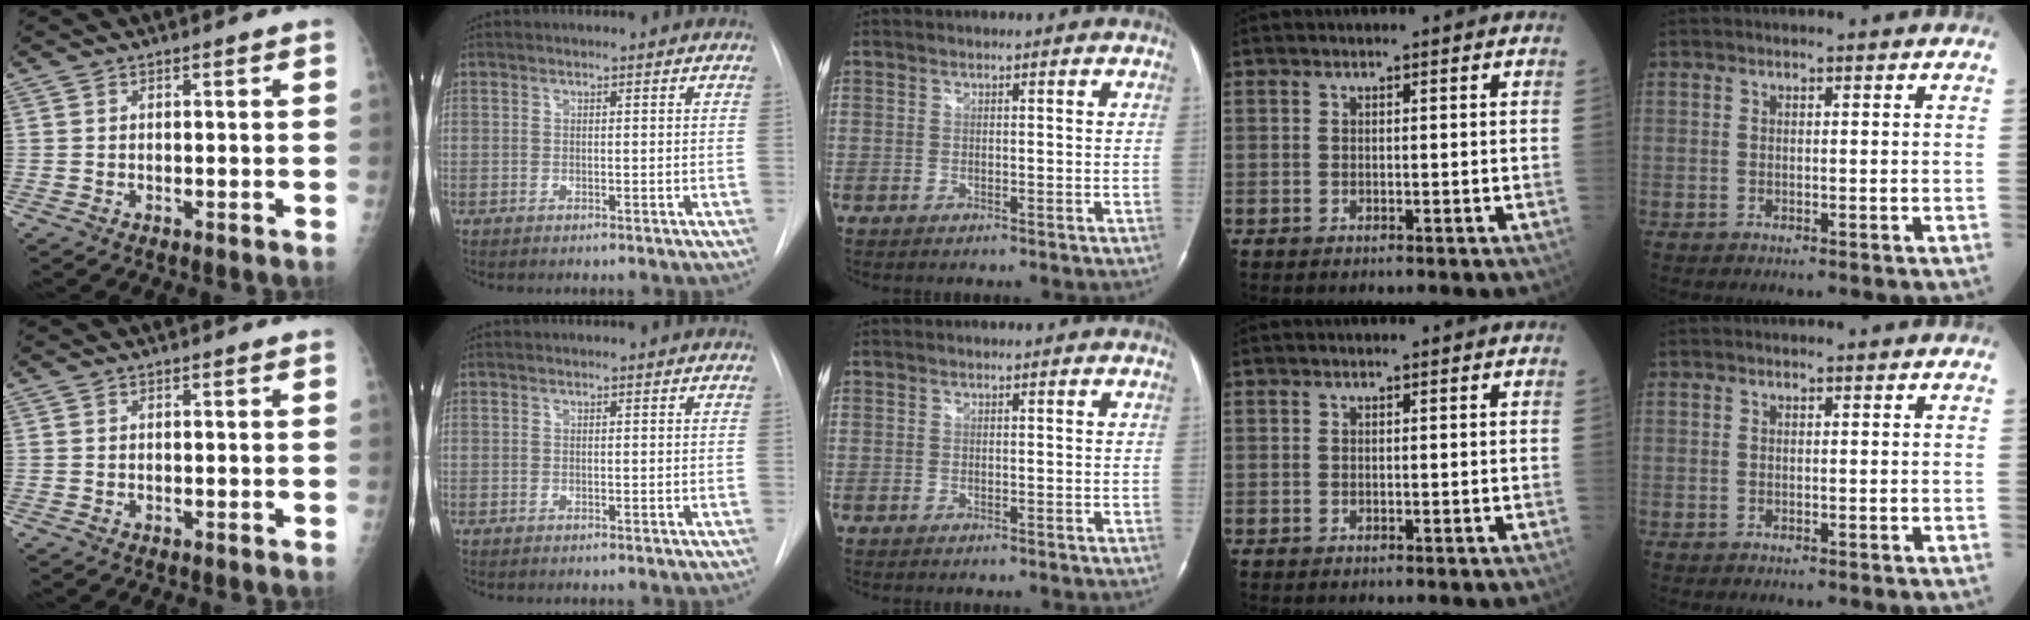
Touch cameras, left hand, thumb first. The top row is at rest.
{}